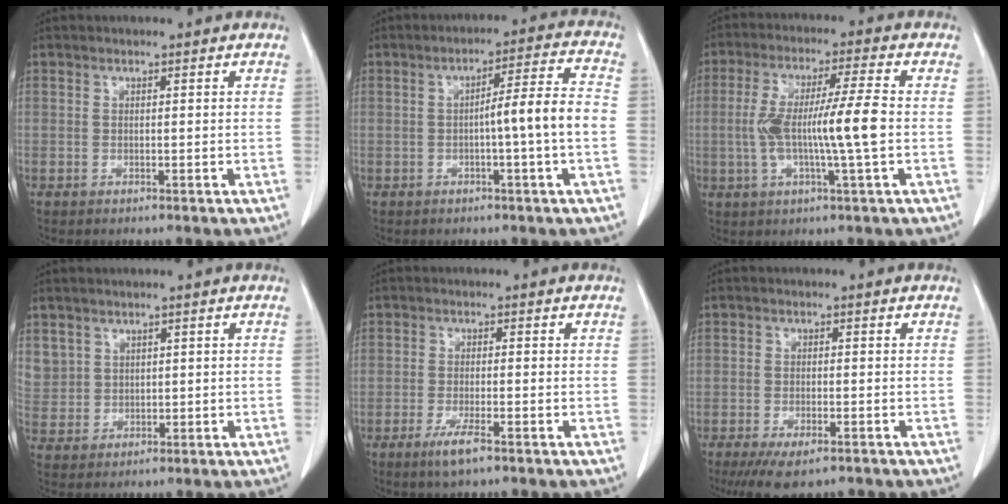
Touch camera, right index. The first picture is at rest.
{"total": 8.0, "force": [-1.3, -0.8, 7.8], "torque": [-0.115, 0.015, -0.018]}
{"total": 10.5, "force": [-0.9, -0.1, 10.5], "torque": [-0.202, 0.008, -0.021]}
{"total": 5.1, "force": [2.5, 4.4, 0.6], "torque": [-0.015, 0.009, 0.060]}
{"total": 3.8, "force": [-2.4, 0.2, 3.0], "torque": [-0.062, -0.009, -0.043]}
{"total": 6.9, "force": [-5.0, 2.1, 4.4], "torque": [-0.070, -0.014, -0.075]}